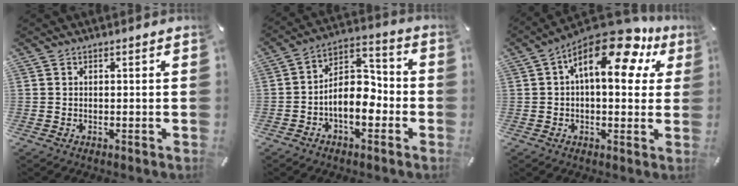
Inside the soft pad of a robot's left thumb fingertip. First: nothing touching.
{"total": 10.5, "force": [-3.5, 6.6, 7.4], "torque": [-0.123, 0.008, -0.064]}
{"total": 16.8, "force": [8.0, 7.7, 12.6], "torque": [-0.195, -0.050, 0.132]}